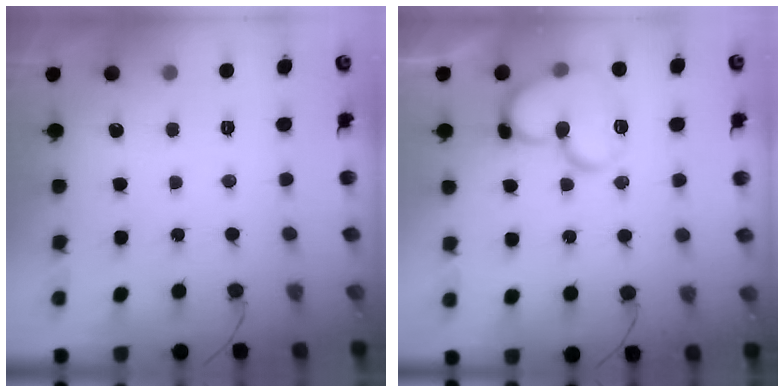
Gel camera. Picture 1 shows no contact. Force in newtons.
{"total": 15.5, "press": 15.4, "slide": 1.6}